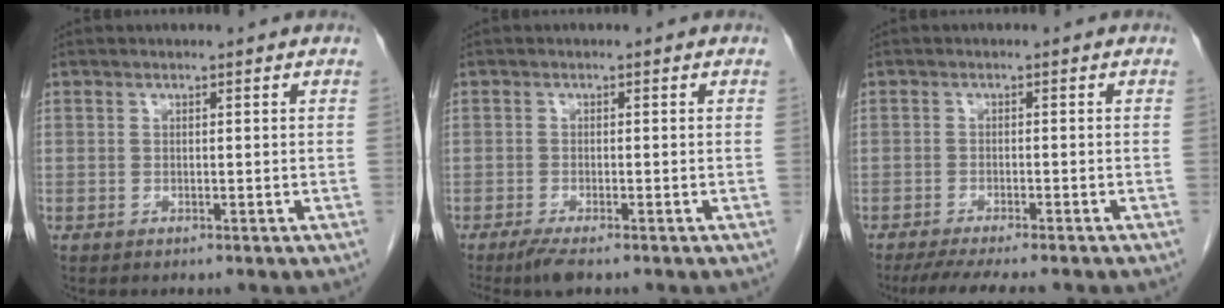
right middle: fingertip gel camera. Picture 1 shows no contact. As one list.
[{"total": 3.1, "force": [-2.4, 0.3, 2.0], "torque": [-0.040, -0.008, -0.044]}, {"total": 8.7, "force": [-7.4, 0.9, 4.5], "torque": [-0.058, -0.012, -0.112]}]